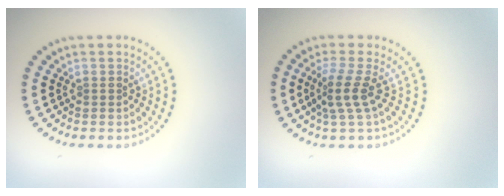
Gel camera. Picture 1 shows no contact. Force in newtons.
{"total": 2.8, "press": 2.0, "slide": 2.0}